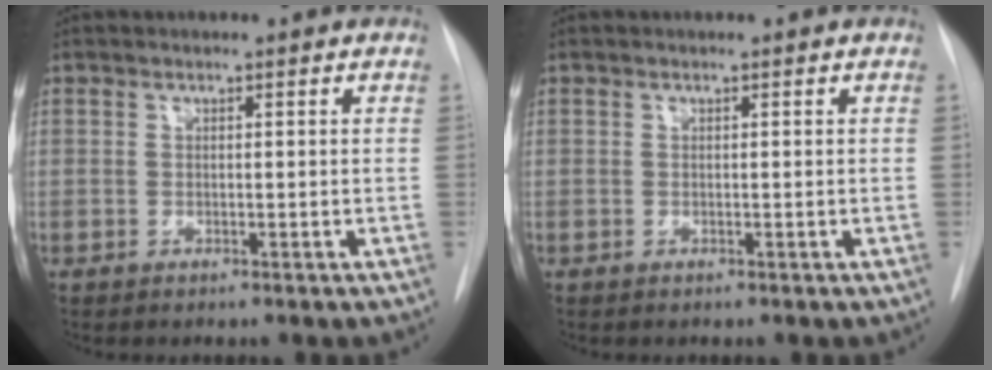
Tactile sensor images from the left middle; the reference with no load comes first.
{"total": 0.0}